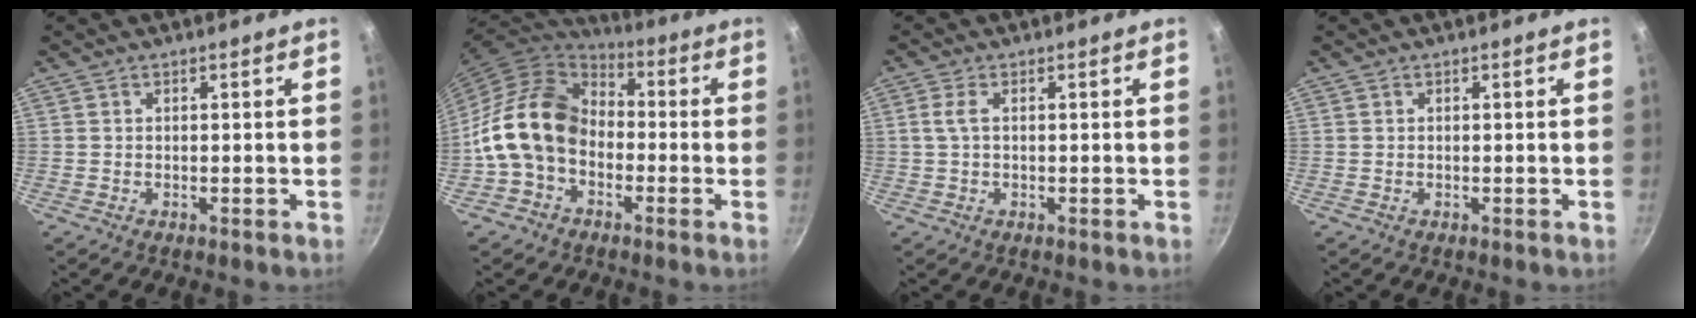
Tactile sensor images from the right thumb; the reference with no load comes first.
{"total": 15.9, "force": [-2.8, 12.0, 10.1], "torque": [-0.156, 0.046, -0.070]}
{"total": 2.5, "force": [0.3, 1.1, 2.2], "torque": [-0.053, 0.006, 0.004]}
{"total": 0.0}